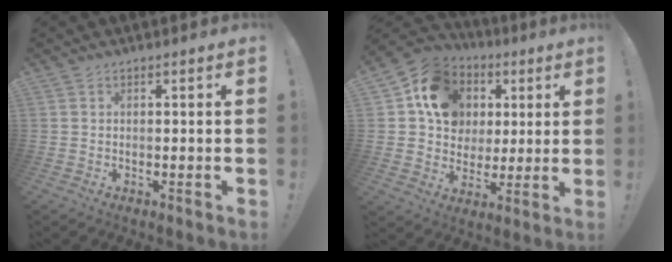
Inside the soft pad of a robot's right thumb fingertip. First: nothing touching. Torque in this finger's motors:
{"motor_torque": [1.38, 1.42, 0.32, 0.21, 0.06]}